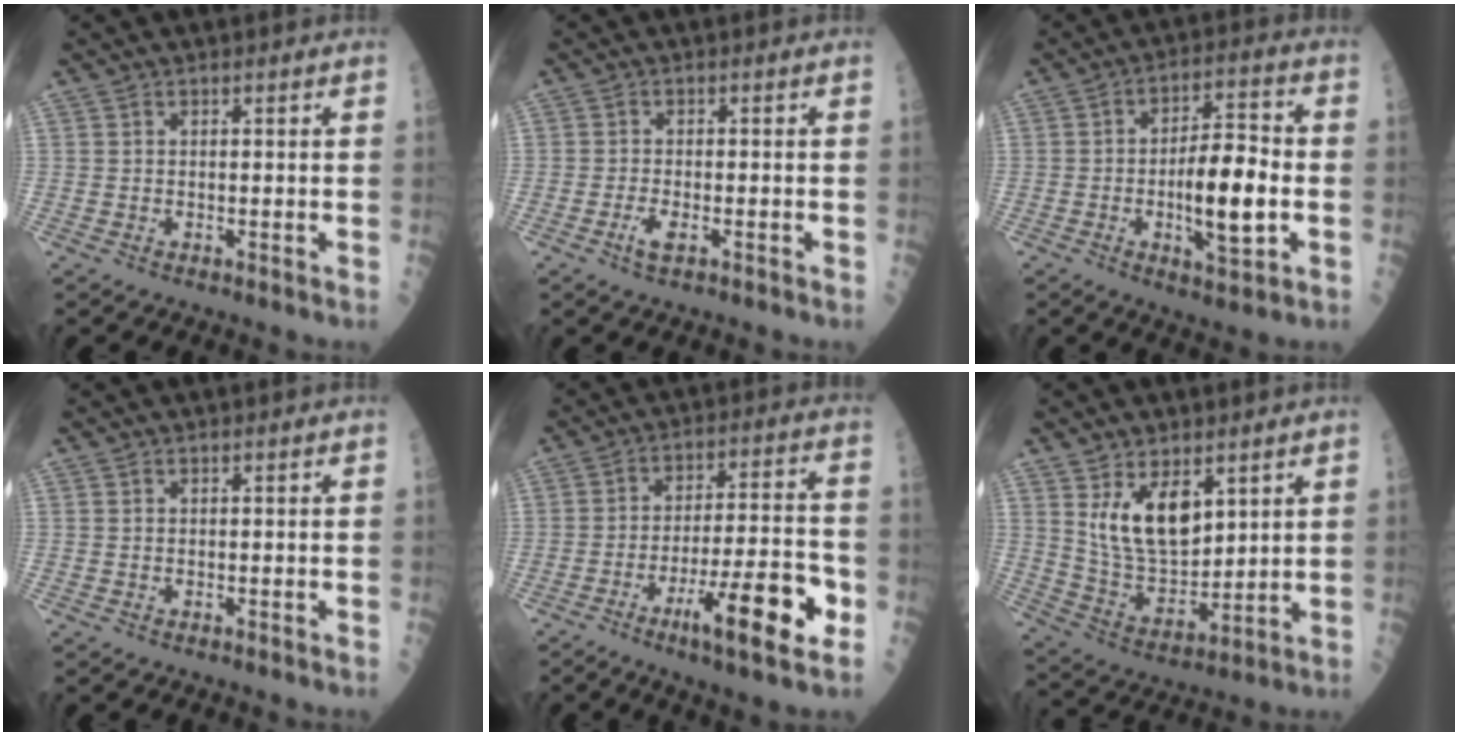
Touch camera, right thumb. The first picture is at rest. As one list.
[{"total": 2.8, "force": [-1.3, 1.0, 2.3], "torque": [-0.045, 0.003, -0.025]}, {"total": 12.9, "force": [-2.0, 4.5, 11.9], "torque": [-0.177, 0.019, -0.032]}, {"total": 0.0}, {"total": 15.9, "force": [-6.4, 3.0, 14.3], "torque": [-0.224, 0.023, -0.097]}, {"total": 12.1, "force": [5.2, 6.4, 8.8], "torque": [-0.129, -0.034, 0.115]}]